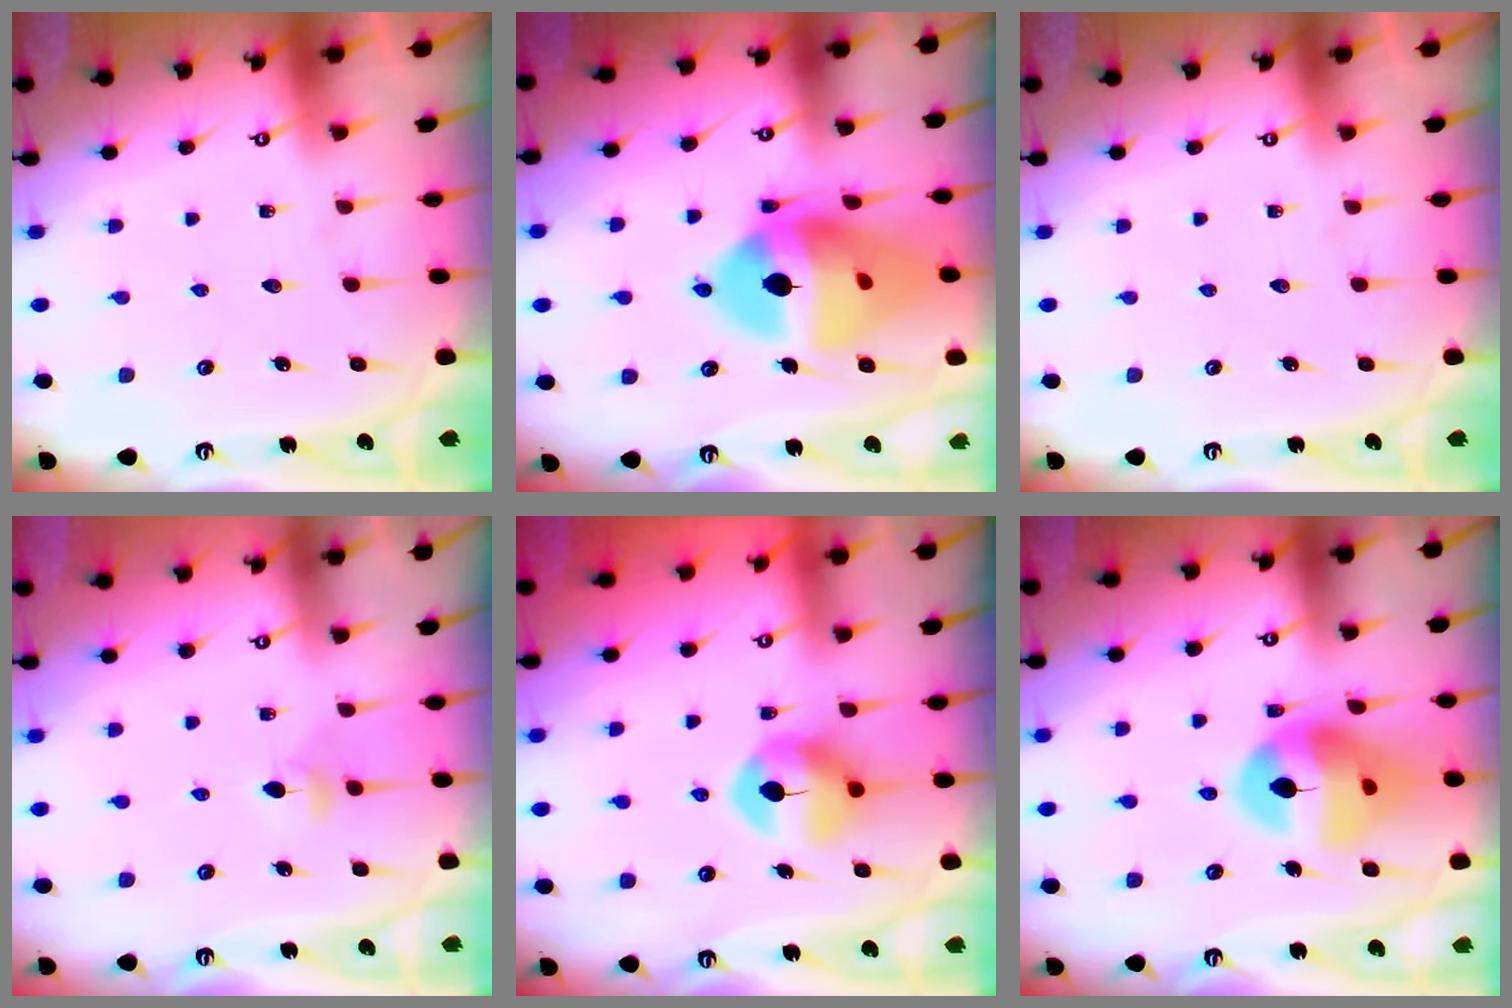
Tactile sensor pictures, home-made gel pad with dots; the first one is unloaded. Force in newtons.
{"total": 18.5, "press": 17.5, "slide": 5.9}
{"total": 0.0}
{"total": 3.1, "press": 3.0, "slide": 0.8}
{"total": 9.4, "press": 9.4, "slide": 0.4}
{"total": 15.1, "press": 14.9, "slide": 2.1}